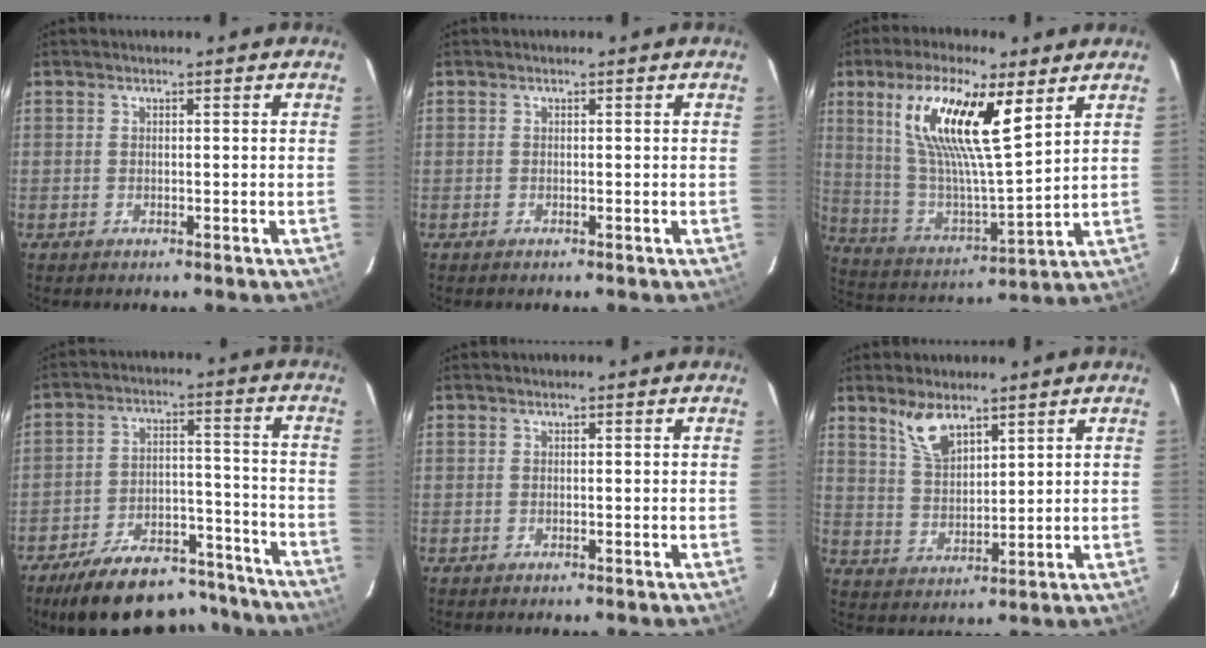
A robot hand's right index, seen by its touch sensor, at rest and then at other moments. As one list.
[{"total": 0.0}, {"total": 18.9, "force": [8.9, 4.8, 15.9], "torque": [-0.300, 0.004, 0.171]}, {"total": 21.7, "force": [-18.4, 8.0, 8.2], "torque": [-0.159, 0.034, -0.246]}, {"total": 0.0}, {"total": 7.0, "force": [5.0, 2.8, 4.0], "torque": [-0.074, 0.005, 0.104]}]